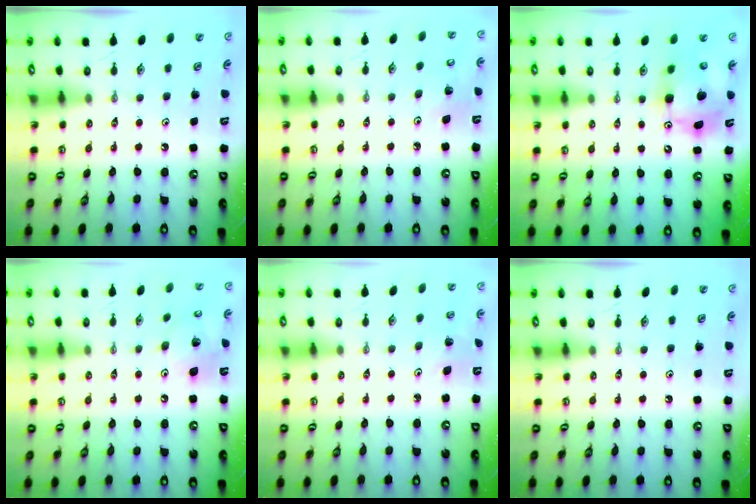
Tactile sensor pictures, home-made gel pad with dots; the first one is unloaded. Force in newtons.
{"total": 3.6, "press": 3.4, "slide": 1.1}
{"total": 12.9, "press": 12.6, "slide": 2.8}
{"total": 12.0, "press": 11.8, "slide": 2.3}
{"total": 2.6, "press": 2.6, "slide": 0.2}
{"total": 0.0}